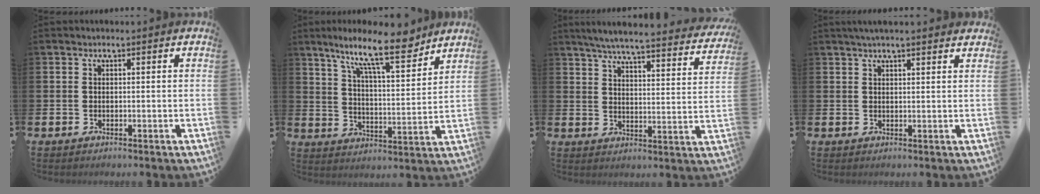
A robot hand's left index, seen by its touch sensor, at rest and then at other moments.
{"total": 12.2, "force": [9.6, 2.4, 7.1], "torque": [-0.131, -0.048, 0.161]}
{"total": 5.6, "force": [5.2, 0.2, 2.1], "torque": [-0.059, -0.041, 0.087]}
{"total": 2.6, "force": [2.4, 0.2, 1.0], "torque": [-0.017, -0.006, 0.042]}